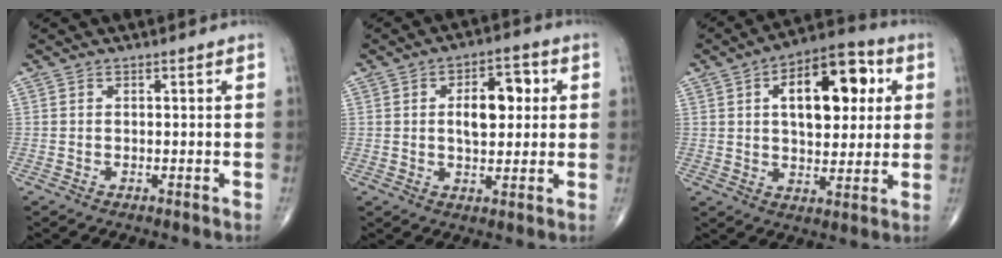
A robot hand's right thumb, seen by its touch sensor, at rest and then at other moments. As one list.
[{"total": 9.1, "force": [1.6, 4.8, 7.5], "torque": [-0.085, 0.006, 0.022]}, {"total": 17.0, "force": [4.6, 8.8, 13.7], "torque": [-0.161, 0.009, 0.065]}]